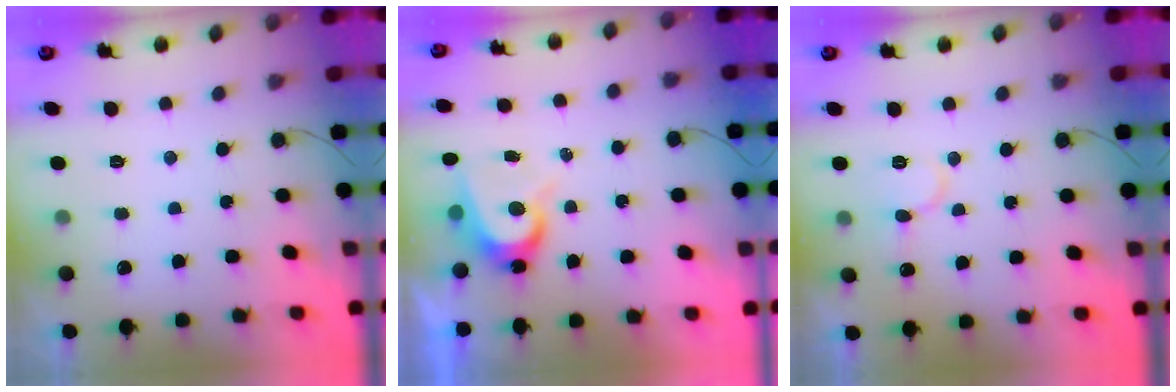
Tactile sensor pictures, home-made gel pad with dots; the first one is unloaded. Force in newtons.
{"total": 7.4, "press": 7.4, "slide": 0.2}
{"total": 8.5, "press": 8.3, "slide": 1.9}